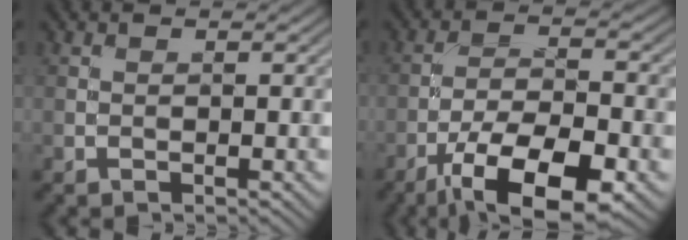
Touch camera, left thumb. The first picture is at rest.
{"total": 12.2, "force": [-7.0, 4.2, 9.0], "torque": [-0.164, -0.007, -0.127]}